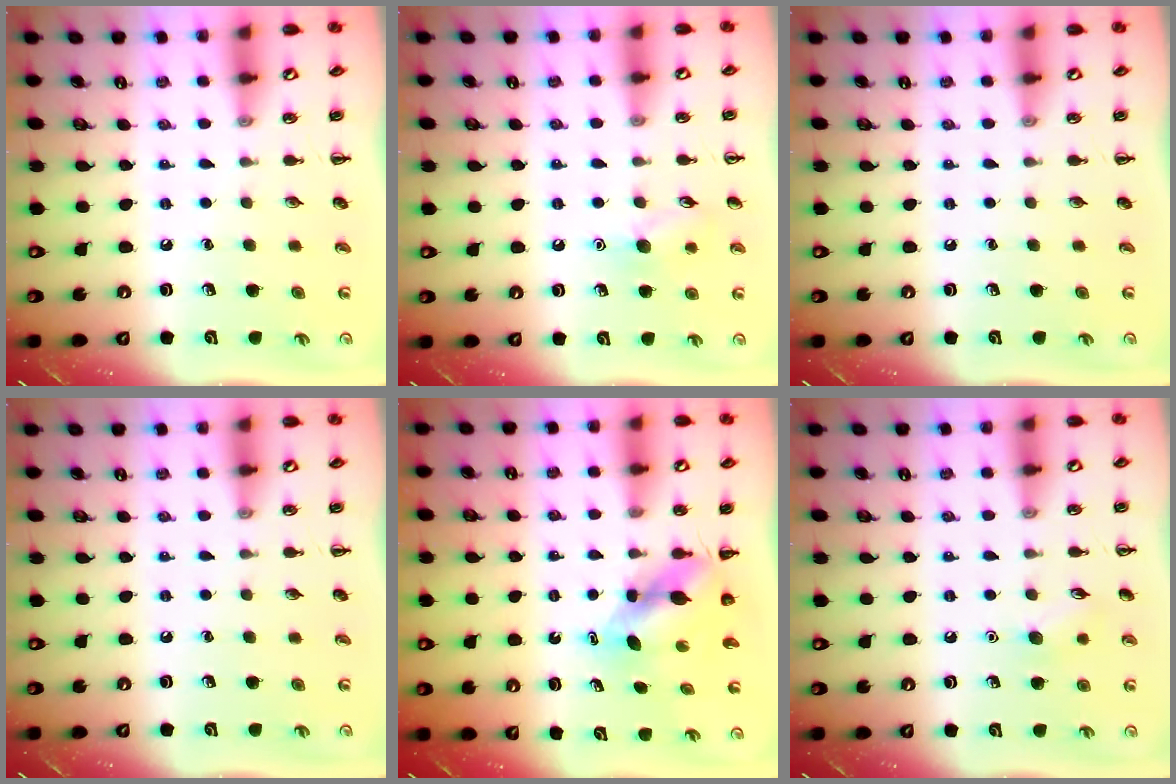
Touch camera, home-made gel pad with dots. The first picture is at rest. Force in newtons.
{"total": 7.6, "press": 7.5, "slide": 1.5}
{"total": 0.0}
{"total": 0.0}
{"total": 5.6, "press": 5.6, "slide": 0.3}
{"total": 6.9, "press": 6.7, "slide": 1.9}